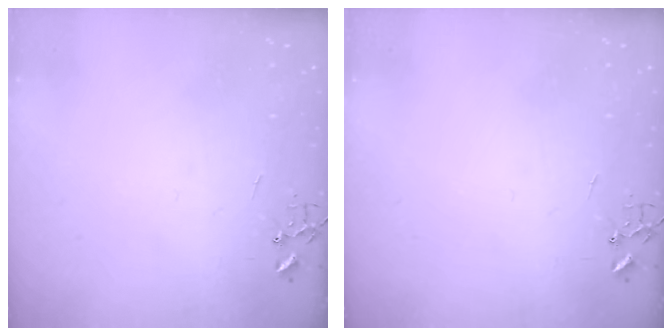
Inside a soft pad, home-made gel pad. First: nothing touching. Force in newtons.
{"total": 0.0}